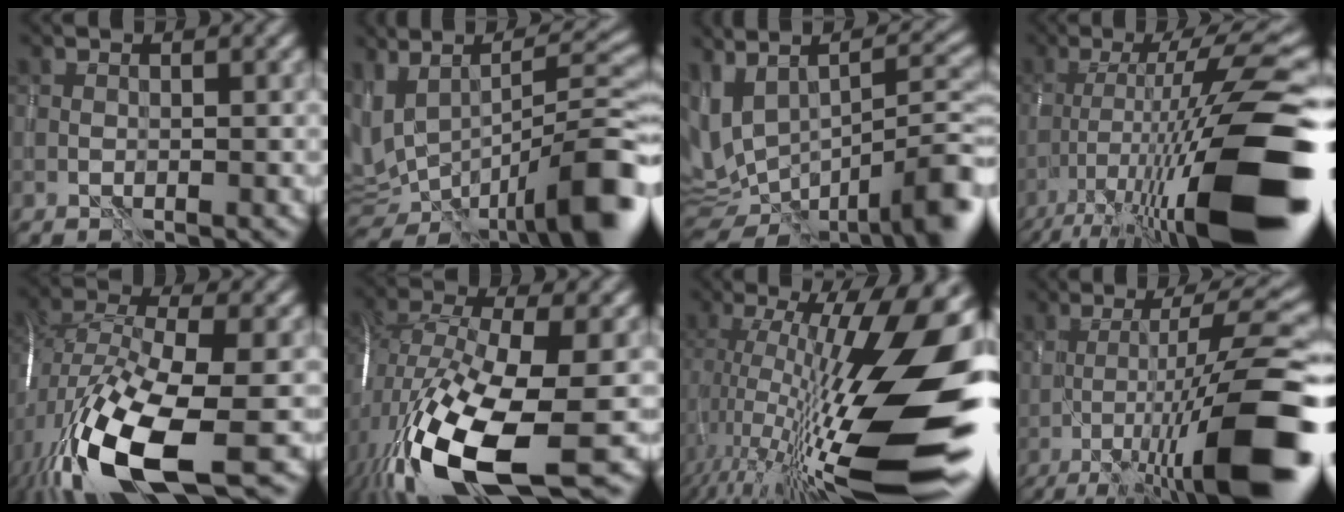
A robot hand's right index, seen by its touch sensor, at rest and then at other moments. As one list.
[{"total": 12.4, "force": [-3.5, 5.0, 10.8], "torque": [-0.183, -0.002, -0.043]}, {"total": 13.8, "force": [-4.2, 5.6, 11.9], "torque": [-0.205, -0.018, -0.031]}, {"total": 16.7, "force": [-5.9, 2.7, 15.4], "torque": [-0.242, 0.025, -0.092]}, {"total": 16.0, "force": [-6.2, 6.9, 13.0], "torque": [-0.280, -0.045, -0.105]}, {"total": 17.1, "force": [-5.6, 7.0, 14.6], "torque": [-0.305, -0.045, -0.090]}, {"total": 20.1, "force": [-3.3, 5.2, 19.1], "torque": [-0.304, 0.013, -0.061]}, {"total": 13.8, "force": [-5.3, 2.0, 12.6], "torque": [-0.192, 0.012, -0.079]}]